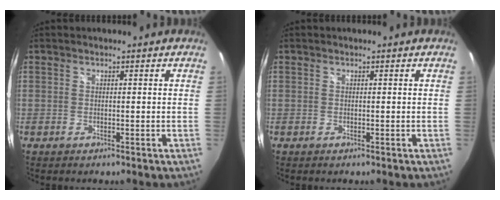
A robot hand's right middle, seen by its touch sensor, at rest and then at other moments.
{"total": 0.0}